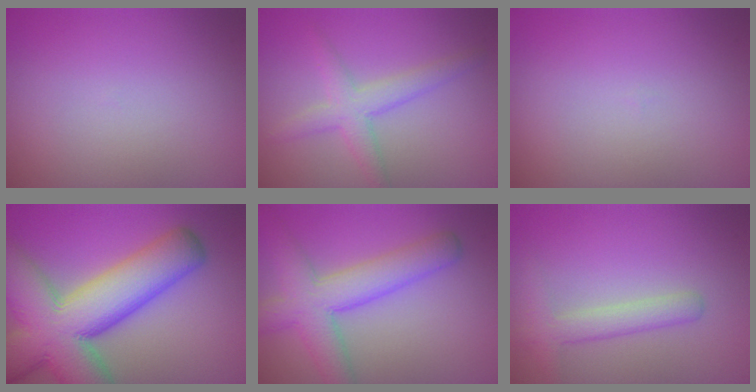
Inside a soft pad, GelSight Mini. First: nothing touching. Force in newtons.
{"total": 3.0, "press": 3.0, "slide": 0.1}
{"total": 0.0}
{"total": 14.5, "press": 14.4, "slide": 0.8}
{"total": 6.3, "press": 6.3, "slide": 0.3}
{"total": 2.7, "press": 2.7, "slide": 0.1}